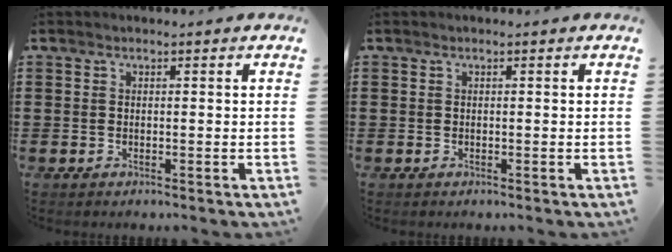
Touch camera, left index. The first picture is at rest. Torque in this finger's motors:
{"motor_torque": [0.00, 0.00, 0.00, 0.00]}